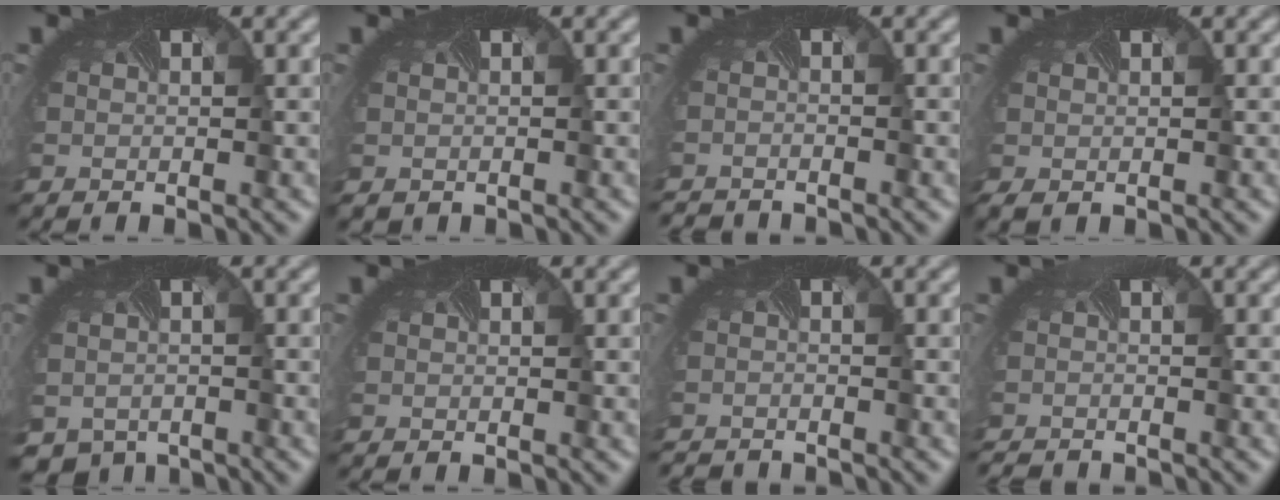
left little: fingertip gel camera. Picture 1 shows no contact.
{"total": 0.6, "force": [0.0, 0.6, 0.1], "torque": [-0.003, 0.001, 0.007]}
{"total": 2.3, "force": [-2.3, -0.1, -0.2], "torque": [-0.003, -0.018, -0.039]}
{"total": 0.8, "force": [-0.2, 0.5, 0.5], "torque": [-0.018, -0.001, 0.004]}
{"total": 3.7, "force": [-2.5, 2.5, 1.1], "torque": [-0.023, -0.026, -0.034]}
{"total": 0.0}
{"total": 2.8, "force": [-2.8, -0.1, 0.0], "torque": [-0.006, -0.021, -0.045]}
{"total": 2.6, "force": [-2.5, -0.1, 0.5], "torque": [-0.011, -0.015, -0.047]}